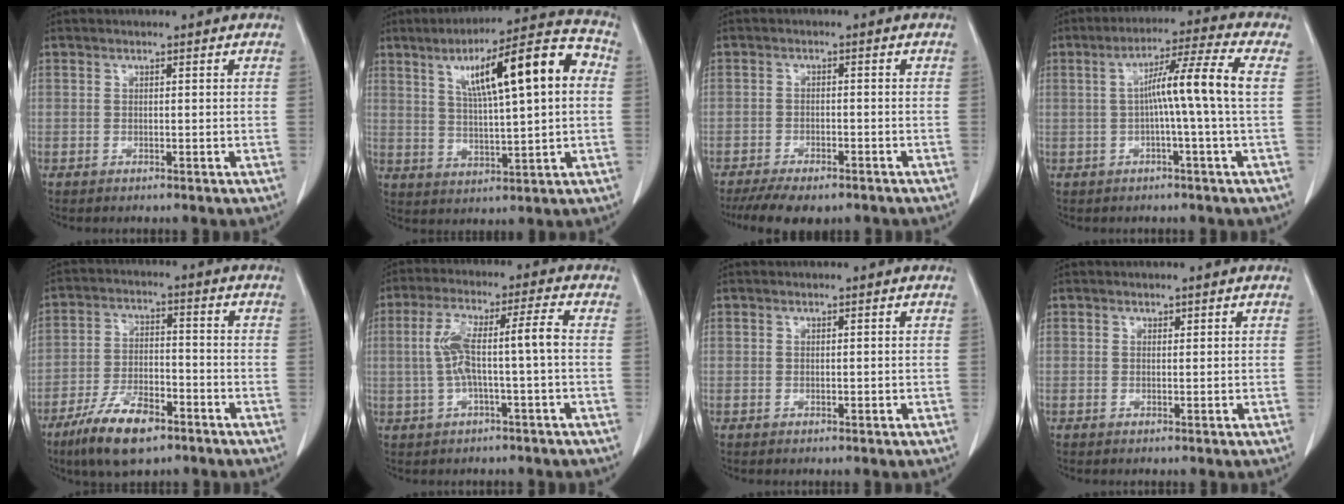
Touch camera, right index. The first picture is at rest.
{"total": 17.0, "force": [4.3, 3.1, 16.1], "torque": [-0.245, 0.037, 0.068]}
{"total": 10.5, "force": [-7.9, 4.0, 5.6], "torque": [-0.091, -0.005, -0.114]}
{"total": 9.5, "force": [0.3, -1.3, 9.4], "torque": [-0.159, 0.020, 0.005]}
{"total": 11.2, "force": [-7.2, 4.1, 7.6], "torque": [-0.147, -0.005, -0.126]}
{"total": 8.9, "force": [-0.4, 0.9, 8.9], "torque": [-0.176, 0.034, -0.007]}
{"total": 0.7, "force": [-0.1, 0.4, 0.6], "torque": [-0.017, 0.000, 0.002]}
{"total": 0.8, "force": [0.3, 0.6, 0.4], "torque": [-0.011, 0.006, 0.008]}